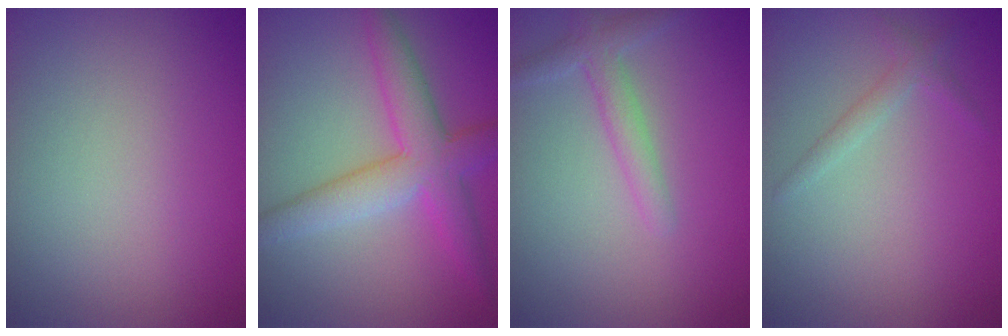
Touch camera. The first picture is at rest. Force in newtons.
{"total": 5.7, "press": 5.7, "slide": 0.2}
{"total": 2.2, "press": 2.2, "slide": 0.2}
{"total": 1.3, "press": 1.3, "slide": 0.0}